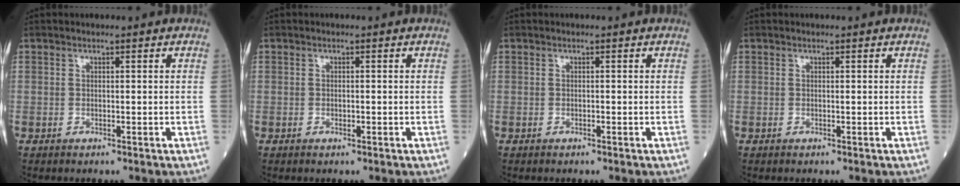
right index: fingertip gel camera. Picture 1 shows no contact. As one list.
[{"total": 0.7, "force": [-0.4, 0.1, 0.6], "torque": [-0.009, -0.002, -0.005]}, {"total": 0.0}, {"total": 0.0}]